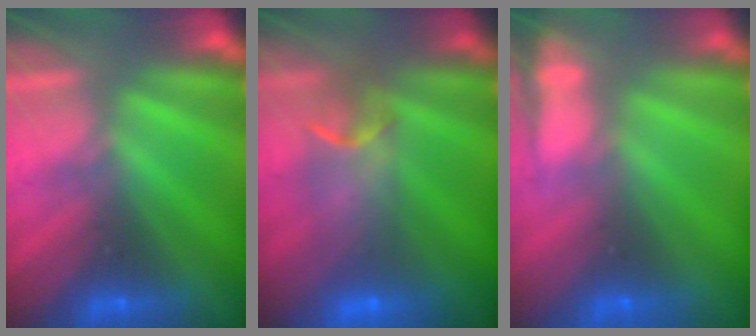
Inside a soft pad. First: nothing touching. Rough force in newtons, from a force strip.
{"total": 6.2}
{"total": 5.9}